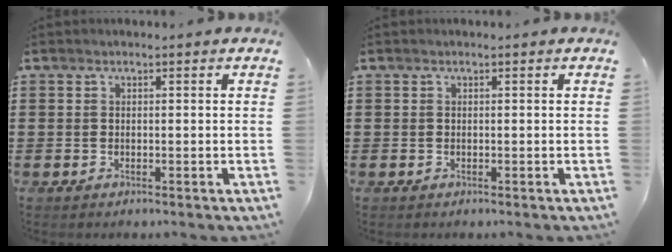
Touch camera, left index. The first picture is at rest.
{"total": 0.0}